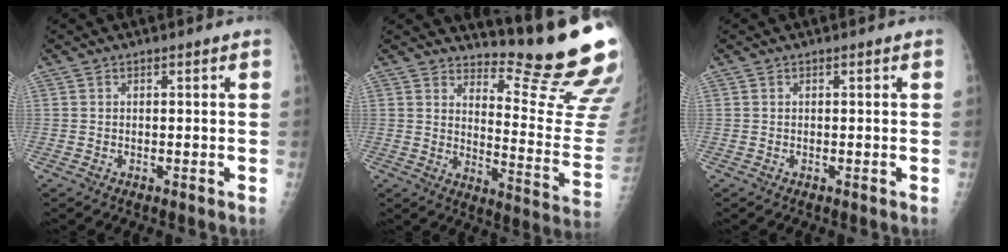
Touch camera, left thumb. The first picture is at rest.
{"total": 17.1, "force": [16.0, 0.4, 5.8], "torque": [-0.058, -0.206, 0.206]}
{"total": 0.0}